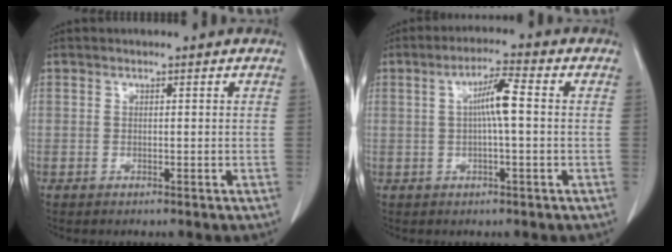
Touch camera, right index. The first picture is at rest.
{"total": 5.3, "force": [0.4, 0.2, 5.3], "torque": [-0.096, 0.011, 0.006]}